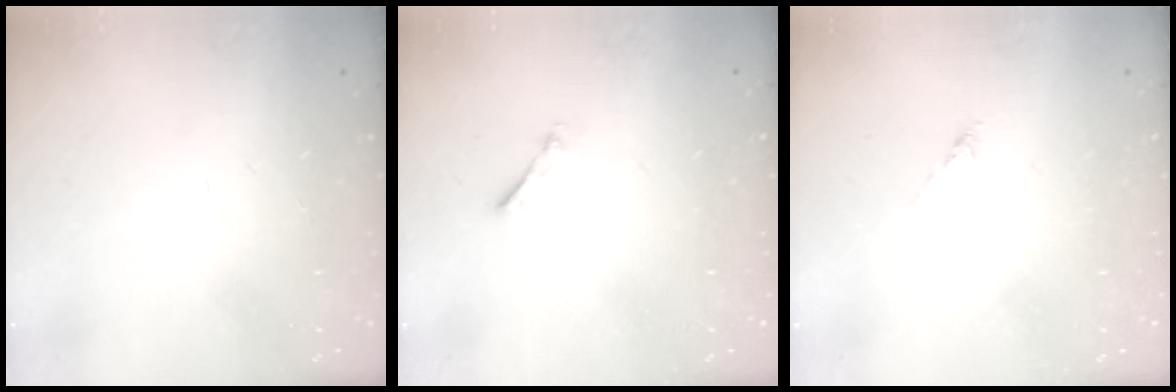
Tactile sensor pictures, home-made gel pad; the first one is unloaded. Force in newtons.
{"total": 0.6, "press": 0.6, "slide": 0.2}
{"total": 0.0}